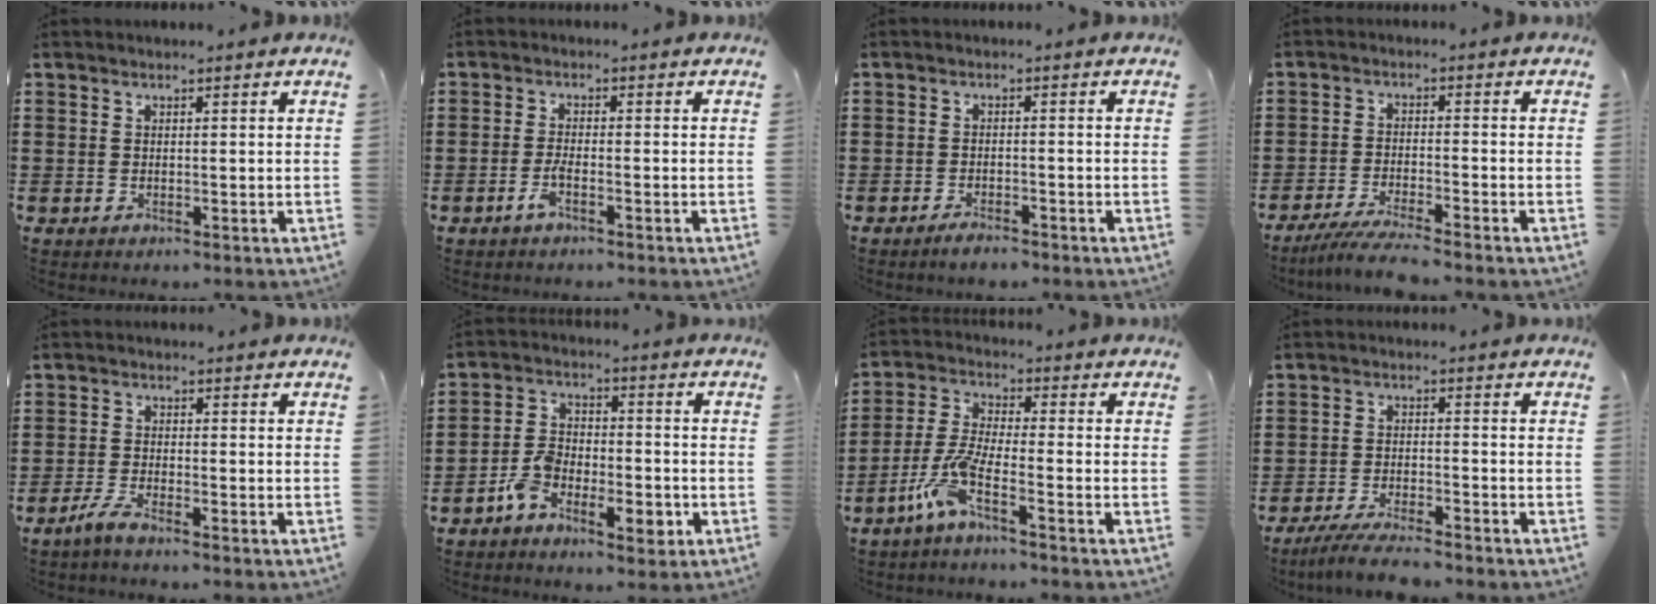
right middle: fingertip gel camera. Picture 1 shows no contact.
{"total": 2.4, "force": [-1.3, 0.4, 1.9], "torque": [-0.042, -0.001, -0.026]}
{"total": 1.8, "force": [-1.6, 0.3, 0.6], "torque": [-0.014, -0.002, -0.031]}
{"total": 4.7, "force": [-4.2, -0.2, 2.1], "torque": [-0.048, -0.014, -0.083]}
{"total": 2.6, "force": [-2.0, 0.1, 1.7], "torque": [-0.049, -0.005, -0.043]}
{"total": 6.9, "force": [-3.8, 3.6, 4.4], "torque": [-0.081, 0.010, -0.076]}
{"total": 6.4, "force": [-3.9, 0.9, 5.0], "torque": [-0.126, -0.014, -0.079]}
{"total": 4.9, "force": [-4.4, 0.1, 2.0], "torque": [-0.047, -0.010, -0.088]}